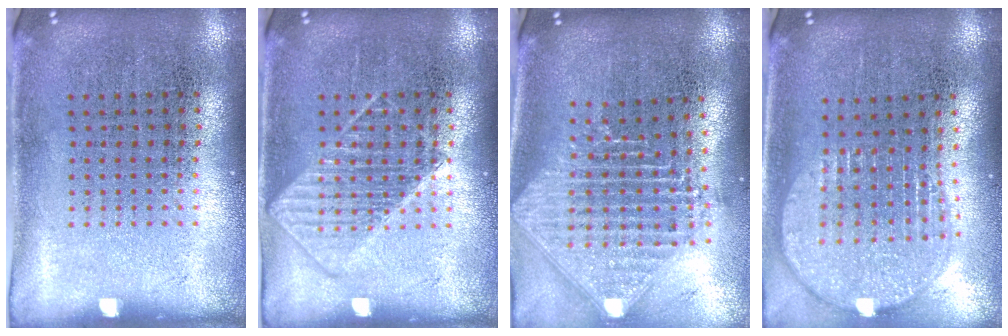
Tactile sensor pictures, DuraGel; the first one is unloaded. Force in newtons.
{"total": 2.0, "press": 2.0, "slide": 0.5}
{"total": 2.4, "press": 1.8, "slide": 1.5}
{"total": 1.9, "press": 1.6, "slide": 1.0}